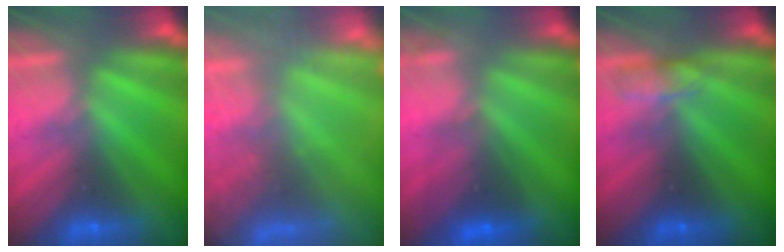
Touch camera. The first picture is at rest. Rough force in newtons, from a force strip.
{"total": 7.3}
{"total": 2.7}
{"total": 2.7}